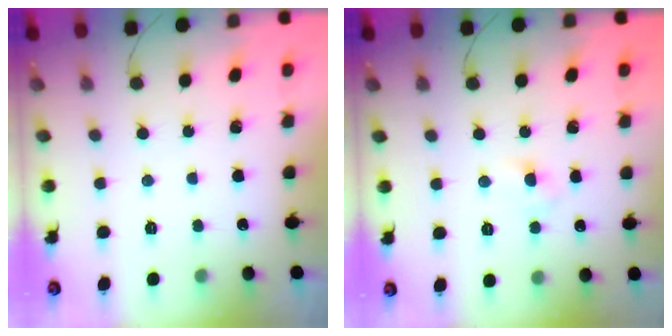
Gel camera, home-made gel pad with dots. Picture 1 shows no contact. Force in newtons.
{"total": 3.9, "press": 3.8, "slide": 1.2}